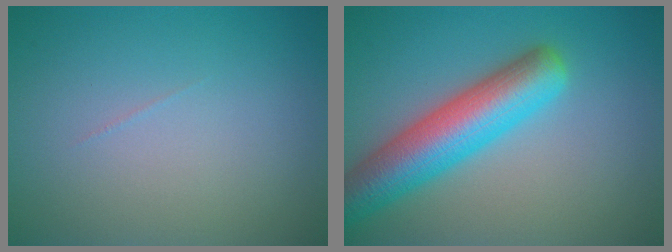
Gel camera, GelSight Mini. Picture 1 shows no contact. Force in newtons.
{"total": 7.5, "press": 7.5, "slide": 0.4}